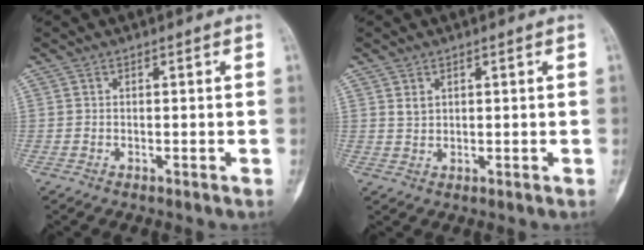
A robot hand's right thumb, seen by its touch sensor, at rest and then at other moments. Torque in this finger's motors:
{"motor_torque": [-0.11, 0.29, 0.03, -0.09, -0.01]}